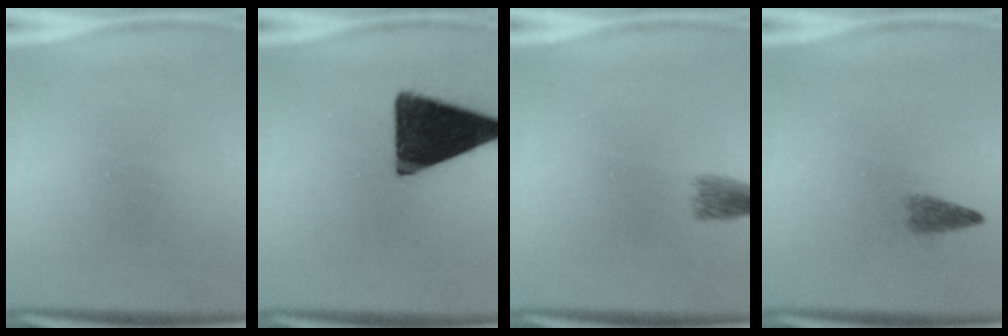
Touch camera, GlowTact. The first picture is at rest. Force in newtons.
{"total": 17.4}
{"total": 2.0}
{"total": 2.2}